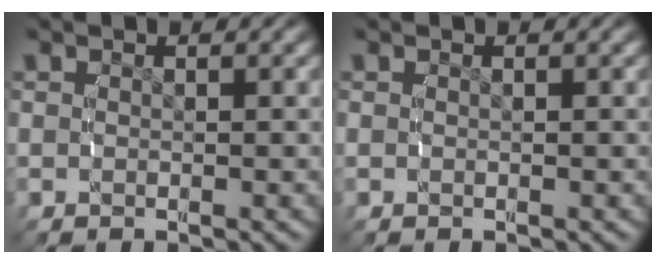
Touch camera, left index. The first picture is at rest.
{"total": 0.0}